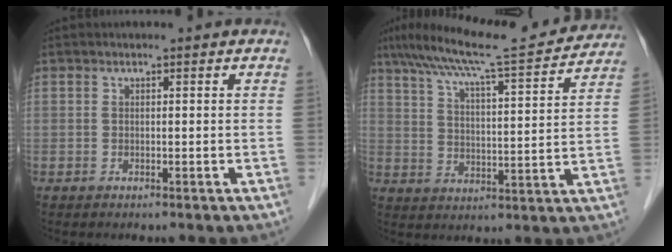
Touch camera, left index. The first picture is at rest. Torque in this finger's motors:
{"motor_torque": [0.88, -1.04, 0.13, 0.04]}